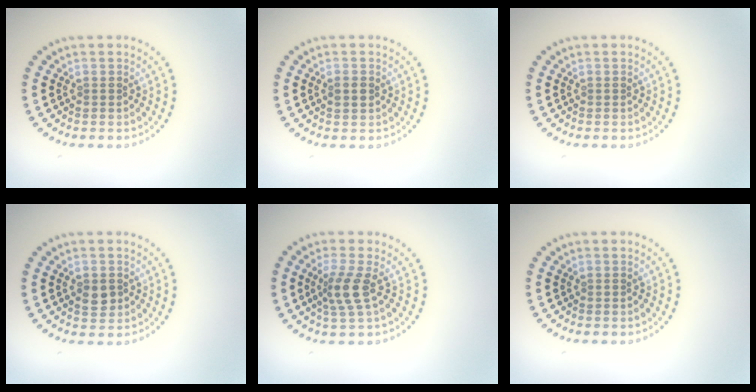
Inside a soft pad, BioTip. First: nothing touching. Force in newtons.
{"total": 1.2, "press": 1.2, "slide": 0.2}
{"total": 0.0}
{"total": 1.8, "press": 1.8, "slide": 0.1}
{"total": 2.7, "press": 2.1, "slide": 1.8}
{"total": 0.0}